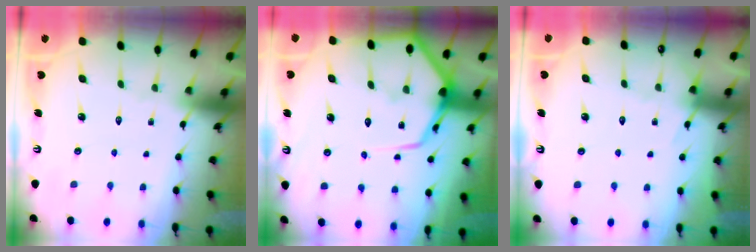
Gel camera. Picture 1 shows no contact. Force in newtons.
{"total": 11.9, "press": 11.8, "slide": 0.8}
{"total": 4.0, "press": 4.0, "slide": 0.6}